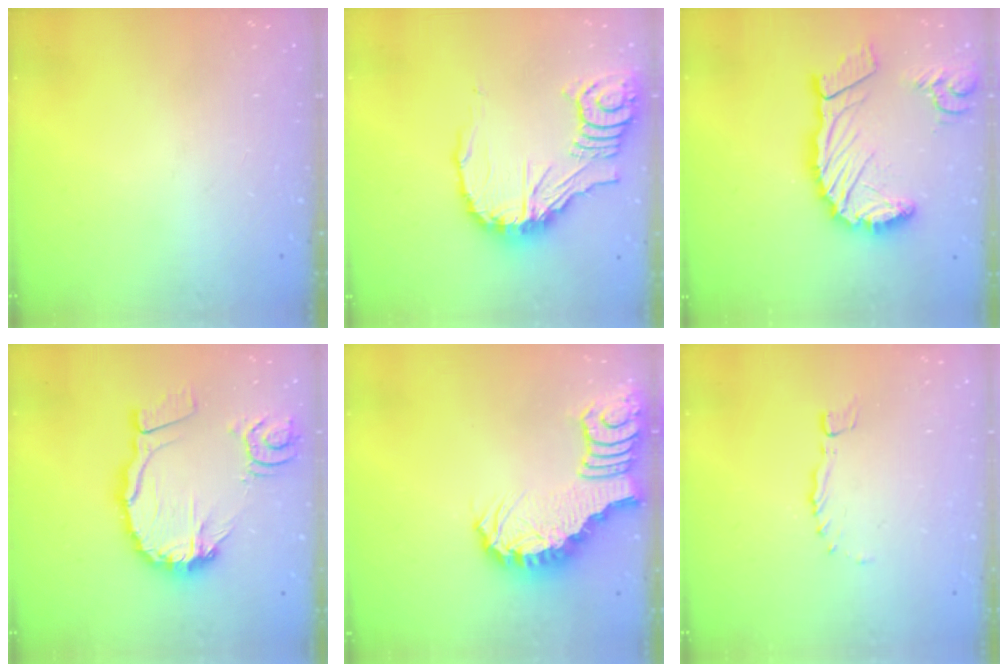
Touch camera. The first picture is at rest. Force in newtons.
{"total": 16.1, "press": 16.0, "slide": 1.9}
{"total": 17.6, "press": 17.5, "slide": 1.9}
{"total": 17.7, "press": 17.6, "slide": 1.9}
{"total": 3.4, "press": 3.3, "slide": 0.8}
{"total": 0.0}